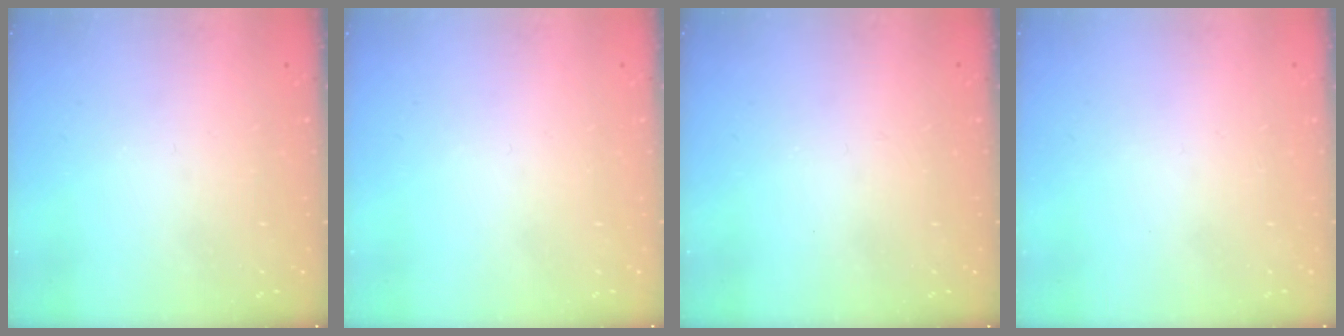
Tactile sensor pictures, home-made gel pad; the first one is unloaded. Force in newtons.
{"total": 1.5, "press": 1.5, "slide": 0.1}
{"total": 2.7, "press": 2.7, "slide": 0.3}
{"total": 1.7, "press": 1.7, "slide": 0.1}